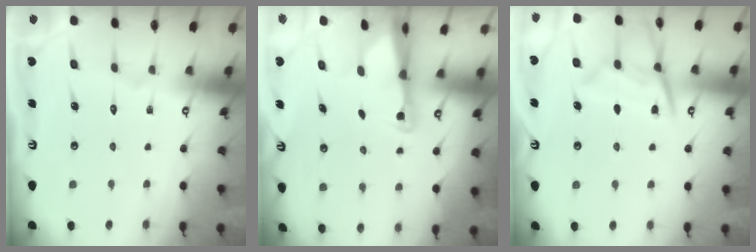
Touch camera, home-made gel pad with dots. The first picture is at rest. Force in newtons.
{"total": 2.4, "press": 2.3, "slide": 0.5}
{"total": 10.9, "press": 10.8, "slide": 0.9}